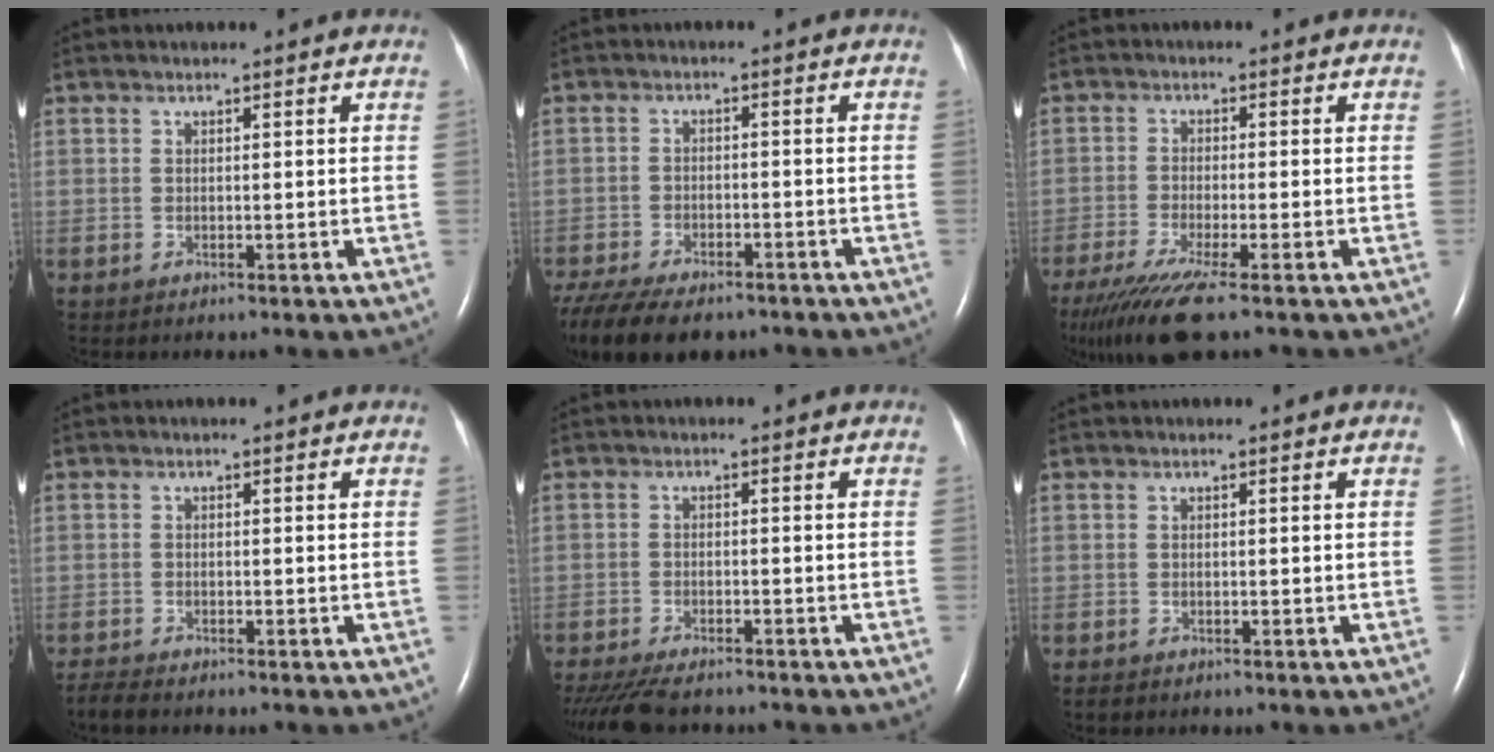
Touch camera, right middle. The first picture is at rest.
{"total": 15.5, "force": [-11.9, 6.2, 7.7], "torque": [-0.186, -0.022, -0.176]}
{"total": 10.6, "force": [-7.7, 0.7, 7.2], "torque": [-0.129, -0.030, -0.133]}
{"total": 2.0, "force": [-1.9, 0.2, 0.6], "torque": [-0.020, -0.009, -0.033]}
{"total": 9.4, "force": [-7.9, 2.4, 4.3], "torque": [-0.071, -0.014, -0.122]}
{"total": 0.6, "force": [-0.5, 0.2, 0.1], "torque": [-0.008, -0.002, -0.008]}